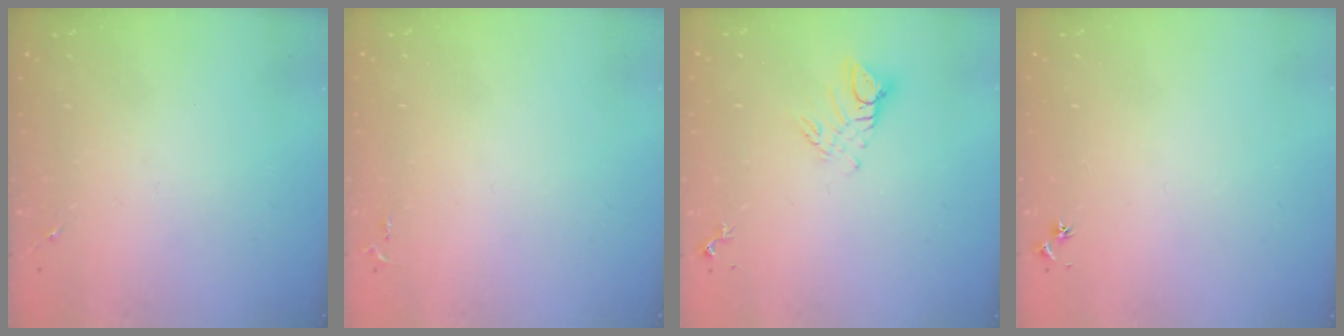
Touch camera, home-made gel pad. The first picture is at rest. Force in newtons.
{"total": 2.5, "press": 2.5, "slide": 0.3}
{"total": 7.6, "press": 7.6, "slide": 0.7}
{"total": 3.0, "press": 2.9, "slide": 0.4}